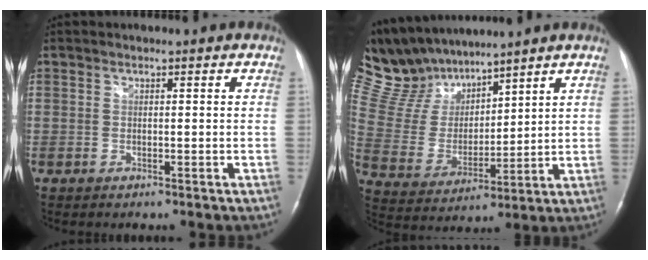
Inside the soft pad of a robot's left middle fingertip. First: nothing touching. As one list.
[{"total": 13.0, "force": [11.7, 4.0, 3.8], "torque": [-0.101, 0.022, 0.242]}]